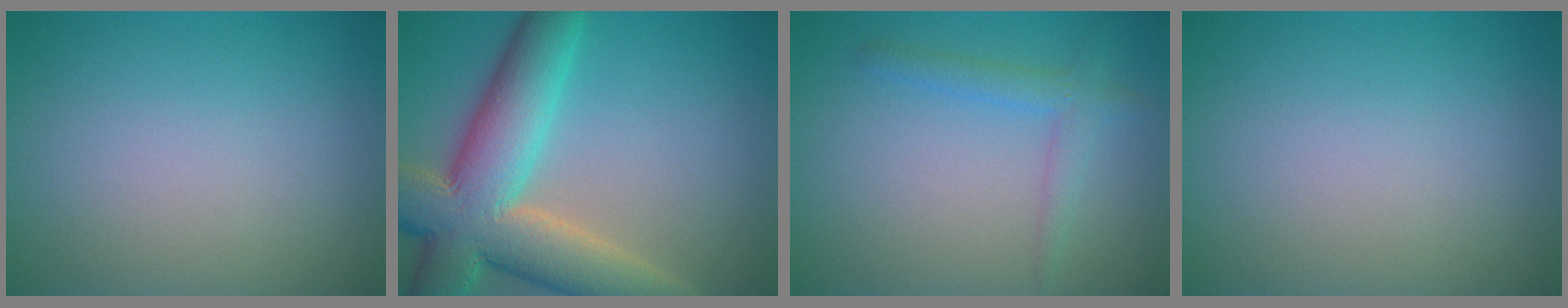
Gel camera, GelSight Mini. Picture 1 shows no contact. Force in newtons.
{"total": 11.6, "press": 11.5, "slide": 1.3}
{"total": 2.2, "press": 2.2, "slide": 0.0}
{"total": 0.0}